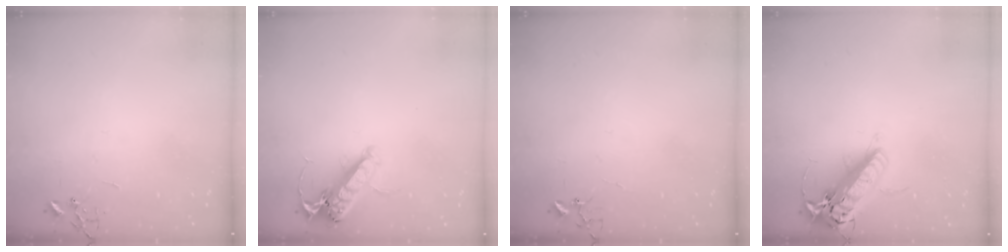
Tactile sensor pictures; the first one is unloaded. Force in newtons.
{"total": 14.4, "press": 14.2, "slide": 2.0}
{"total": 4.0, "press": 4.0, "slide": 0.3}
{"total": 19.5, "press": 19.1, "slide": 3.7}